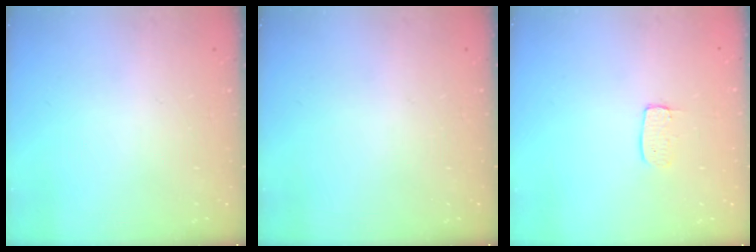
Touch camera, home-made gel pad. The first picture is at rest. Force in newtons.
{"total": 0.0}
{"total": 5.0, "press": 5.0, "slide": 0.3}